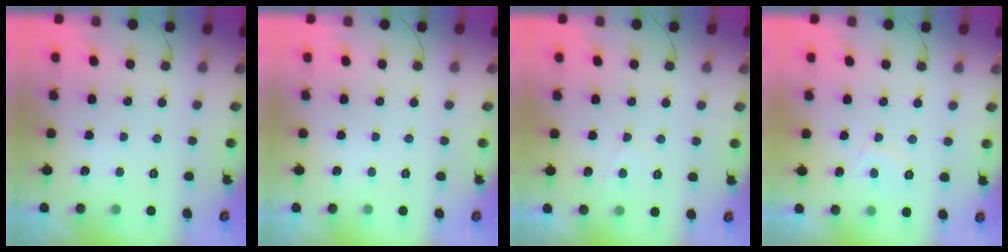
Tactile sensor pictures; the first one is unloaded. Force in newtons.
{"total": 0.0}
{"total": 2.7, "press": 2.7, "slide": 0.3}
{"total": 2.3, "press": 2.2, "slide": 0.8}